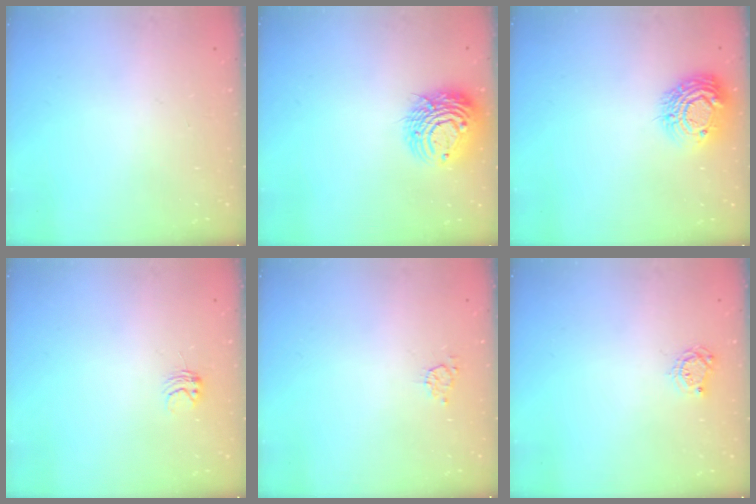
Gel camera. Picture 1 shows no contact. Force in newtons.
{"total": 12.1, "press": 12.0, "slide": 1.4}
{"total": 12.4, "press": 12.3, "slide": 0.9}
{"total": 3.5, "press": 3.4, "slide": 0.4}
{"total": 3.9, "press": 3.9, "slide": 0.5}
{"total": 5.0, "press": 4.9, "slide": 0.5}